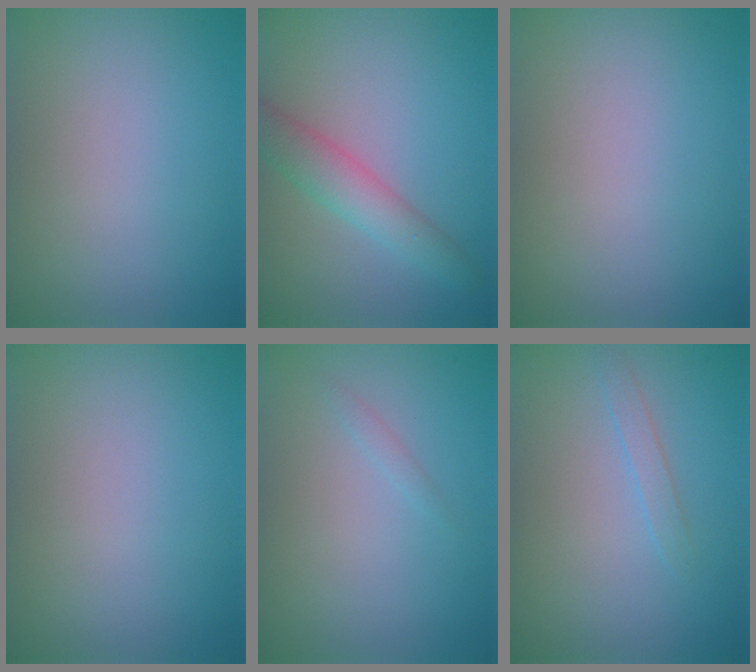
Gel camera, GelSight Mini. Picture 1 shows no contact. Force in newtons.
{"total": 3.7, "press": 3.7, "slide": 0.1}
{"total": 0.0}
{"total": 0.0}
{"total": 0.5, "press": 0.5, "slide": 0.0}
{"total": 1.1, "press": 1.1, "slide": 0.0}